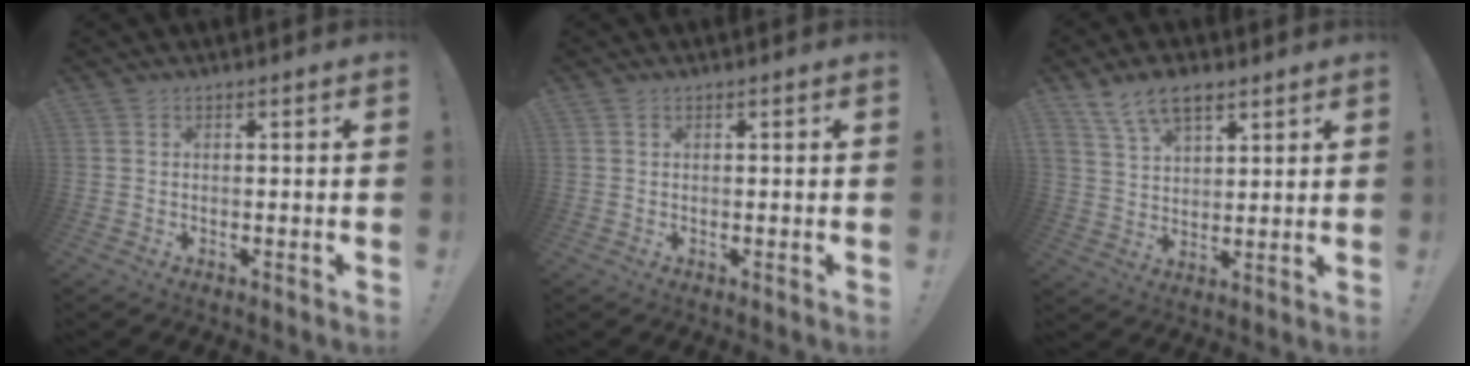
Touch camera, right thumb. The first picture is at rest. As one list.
[{"total": 0.6, "force": [0.4, 0.3, 0.1], "torque": [0.002, -0.001, 0.008]}, {"total": 9.7, "force": [6.4, 5.1, 5.3], "torque": [-0.101, -0.019, 0.123]}]